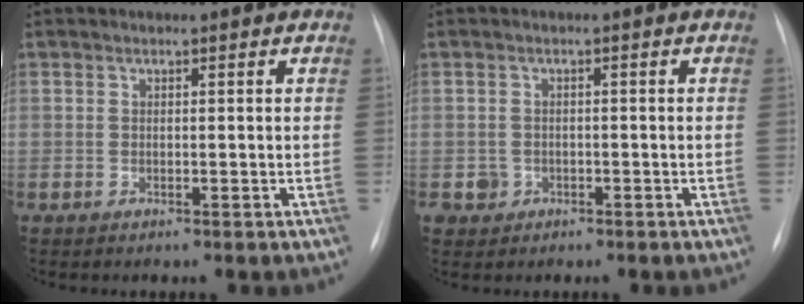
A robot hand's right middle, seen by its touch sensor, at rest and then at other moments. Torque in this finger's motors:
{"motor_torque": [0.11, -0.17, -0.01, 0.00]}